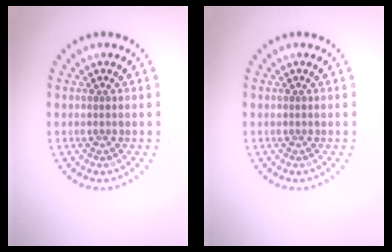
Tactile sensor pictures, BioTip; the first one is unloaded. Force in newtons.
{"total": 0.0}